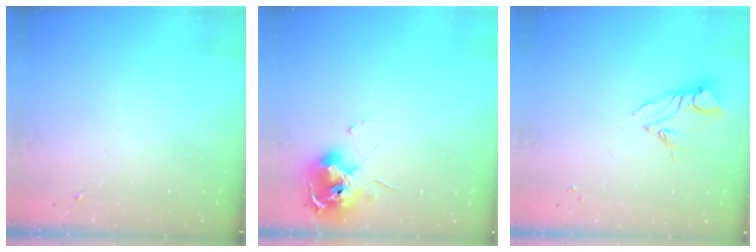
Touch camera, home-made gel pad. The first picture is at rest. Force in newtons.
{"total": 12.9, "press": 12.9, "slide": 1.4}
{"total": 6.9, "press": 6.9, "slide": 0.7}